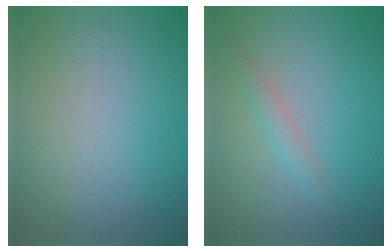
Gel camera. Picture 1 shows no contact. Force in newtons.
{"total": 2.0, "press": 2.0, "slide": 0.2}